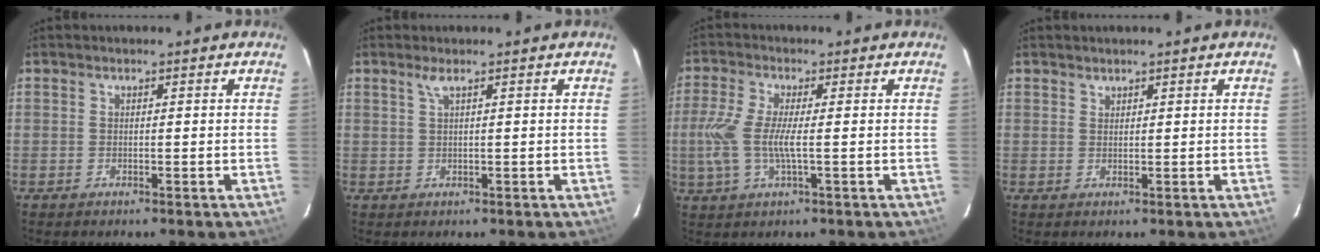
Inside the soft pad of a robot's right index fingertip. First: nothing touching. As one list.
[{"total": 1.2, "force": [0.6, -0.4, 0.9], "torque": [-0.017, 0.001, 0.012]}, {"total": 7.5, "force": [-0.8, 1.6, 7.3], "torque": [-0.165, -0.003, -0.016]}, {"total": 0.7, "force": [0.7, 0.2, -0.1], "torque": [0.002, 0.001, 0.015]}]